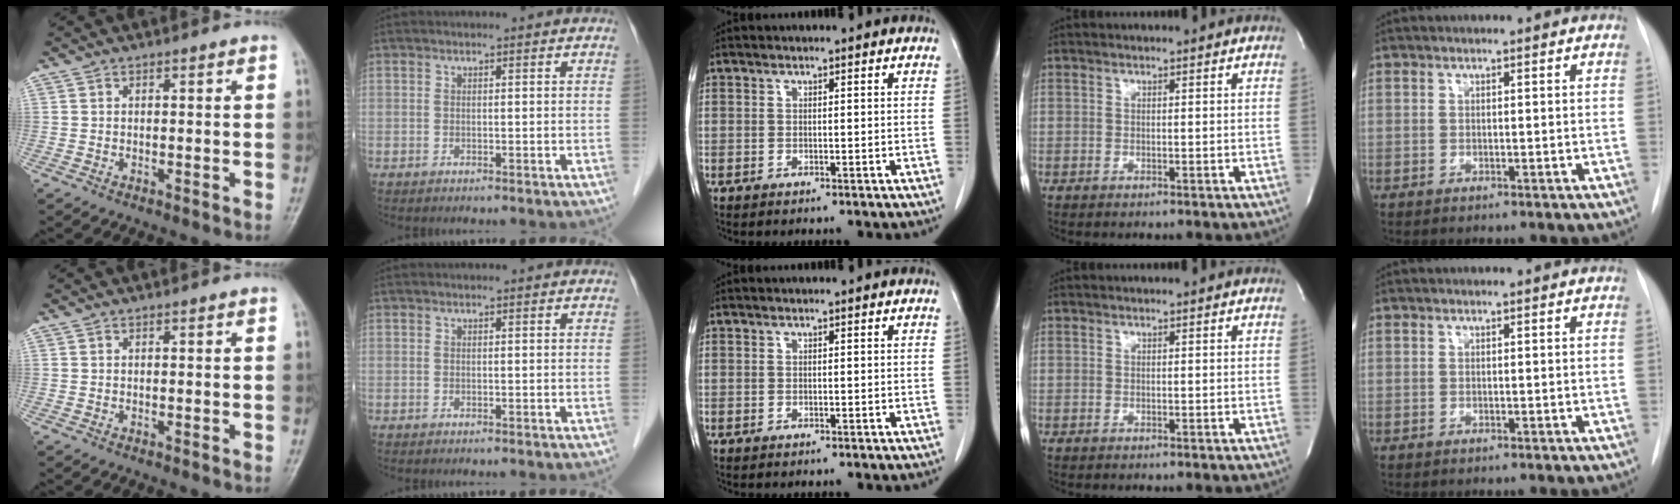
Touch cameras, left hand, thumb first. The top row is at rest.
{}